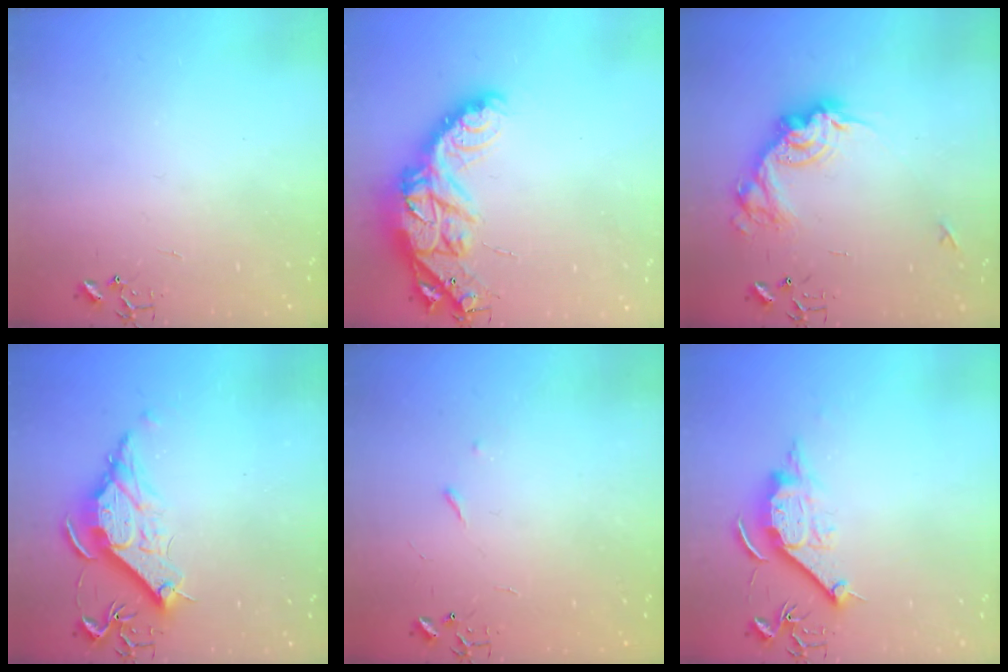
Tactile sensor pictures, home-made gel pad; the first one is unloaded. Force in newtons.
{"total": 19.5, "press": 19.4, "slide": 1.3}
{"total": 17.6, "press": 17.6, "slide": 1.0}
{"total": 10.8, "press": 10.8, "slide": 0.3}
{"total": 2.9, "press": 2.8, "slide": 0.5}
{"total": 10.7, "press": 10.7, "slide": 1.1}